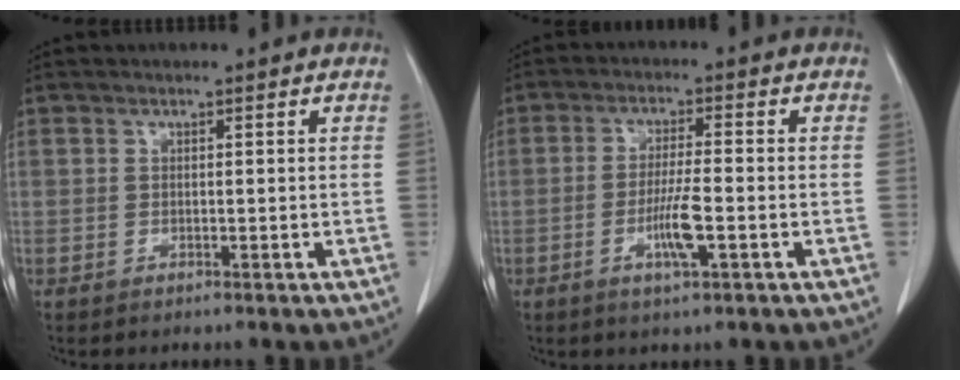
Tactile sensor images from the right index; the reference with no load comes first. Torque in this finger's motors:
{"motor_torque": [0.15, 0.03, 0.10, 0.08]}